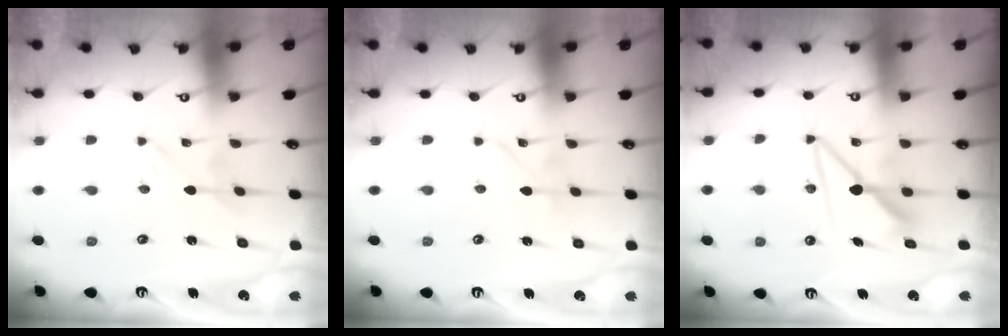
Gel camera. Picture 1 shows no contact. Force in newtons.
{"total": 2.4, "press": 2.4, "slide": 0.3}
{"total": 7.9, "press": 7.9, "slide": 0.6}